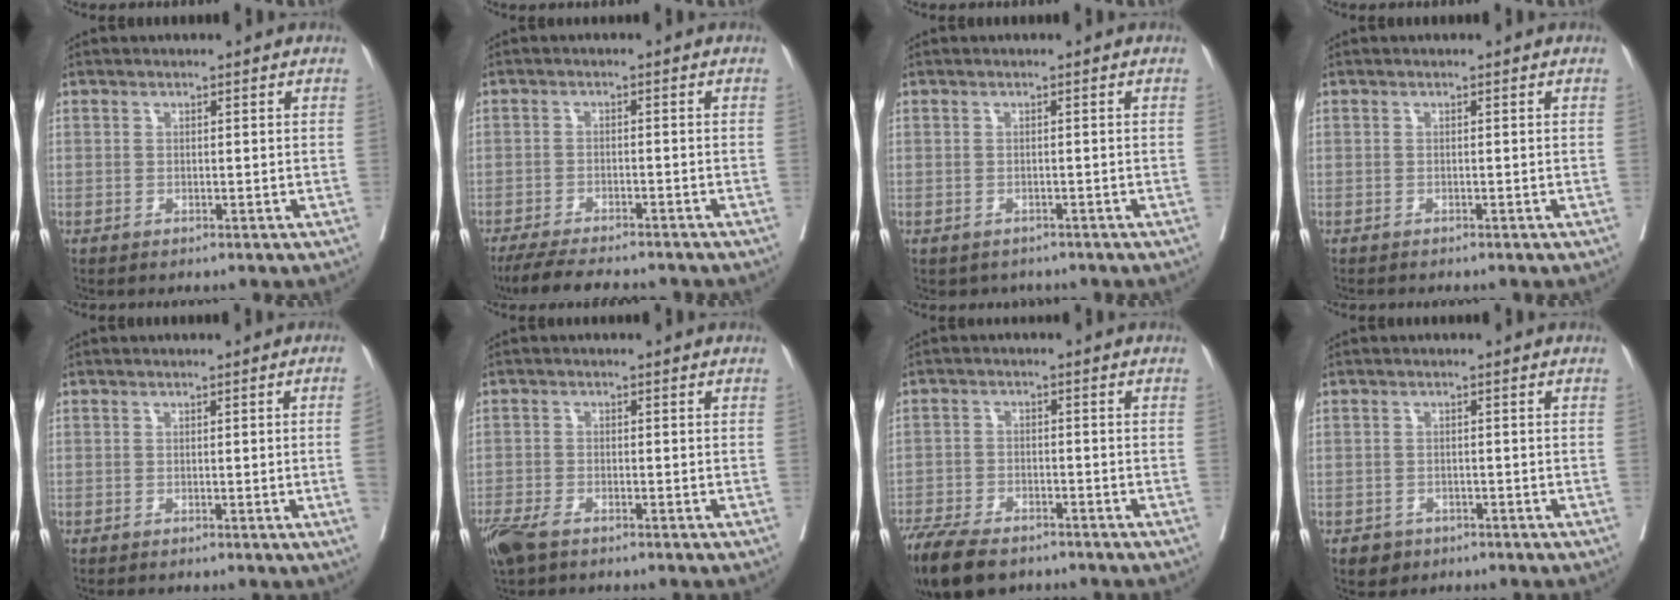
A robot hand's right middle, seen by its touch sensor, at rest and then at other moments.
{"total": 10.3, "force": [-9.2, 1.7, 4.4], "torque": [-0.066, -0.015, -0.136]}
{"total": 2.7, "force": [-2.2, 1.5, 0.3], "torque": [-0.003, 0.005, -0.030]}
{"total": 0.9, "force": [-0.9, 0.1, 0.2], "torque": [-0.007, -0.004, -0.015]}
{"total": 2.2, "force": [-0.3, -0.7, 2.1], "torque": [-0.022, -0.003, -0.001]}
{"total": 5.9, "force": [-4.3, 2.2, 3.3], "torque": [-0.066, -0.012, -0.080]}
{"total": 11.3, "force": [-8.8, 4.3, 5.7], "torque": [-0.107, -0.016, -0.145]}
{"total": 2.4, "force": [-1.5, 1.8, 0.4], "torque": [-0.009, 0.006, -0.019]}